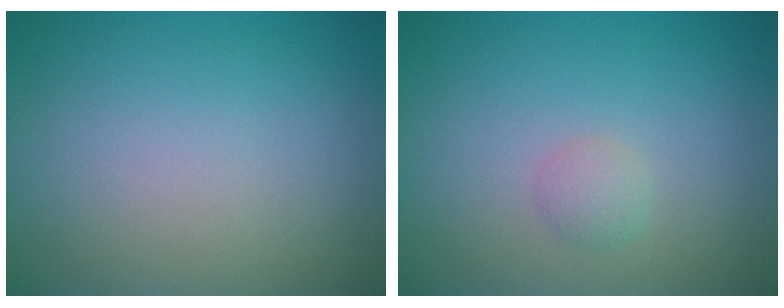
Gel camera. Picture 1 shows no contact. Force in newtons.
{"total": 1.1, "press": 1.1, "slide": 0.0}